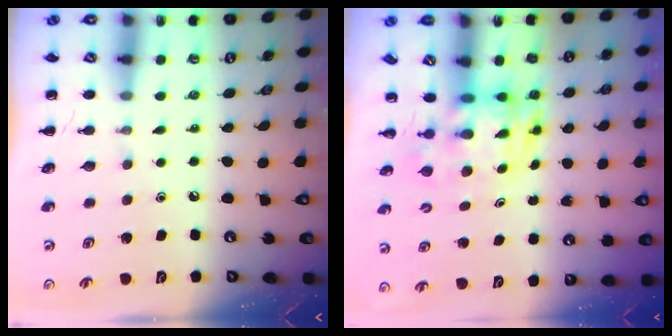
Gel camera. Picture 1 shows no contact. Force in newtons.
{"total": 3.5, "press": 3.4, "slide": 0.7}